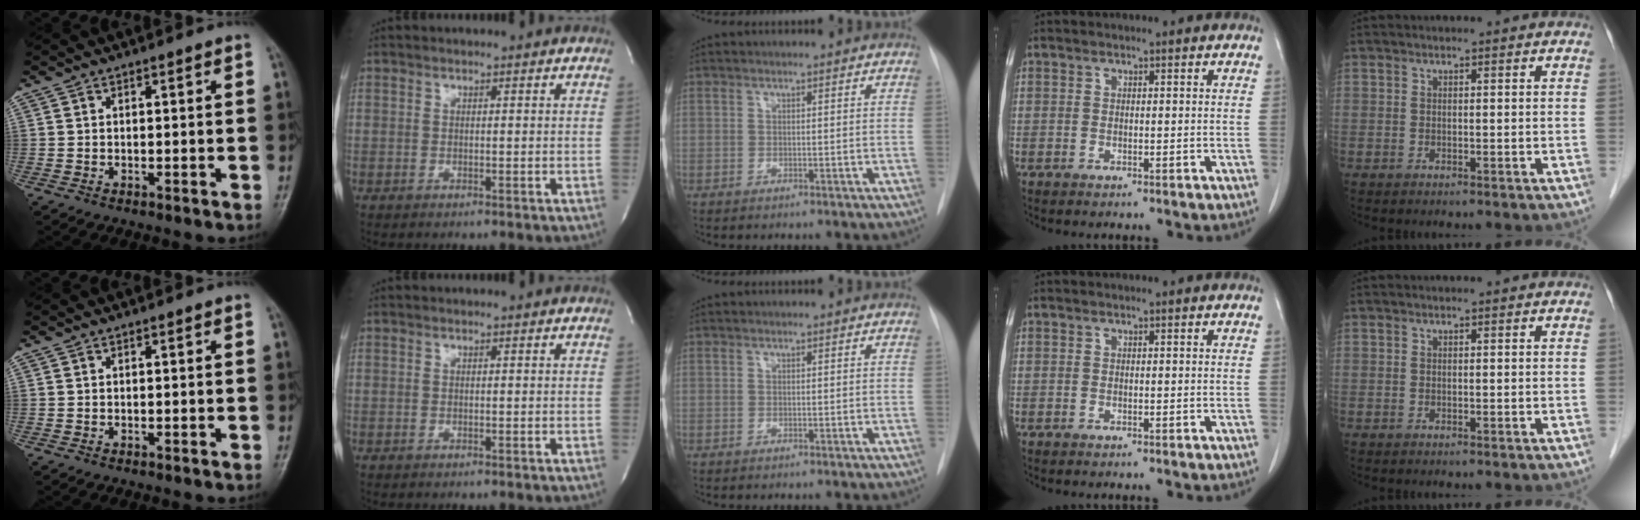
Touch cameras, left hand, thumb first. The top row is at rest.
{}